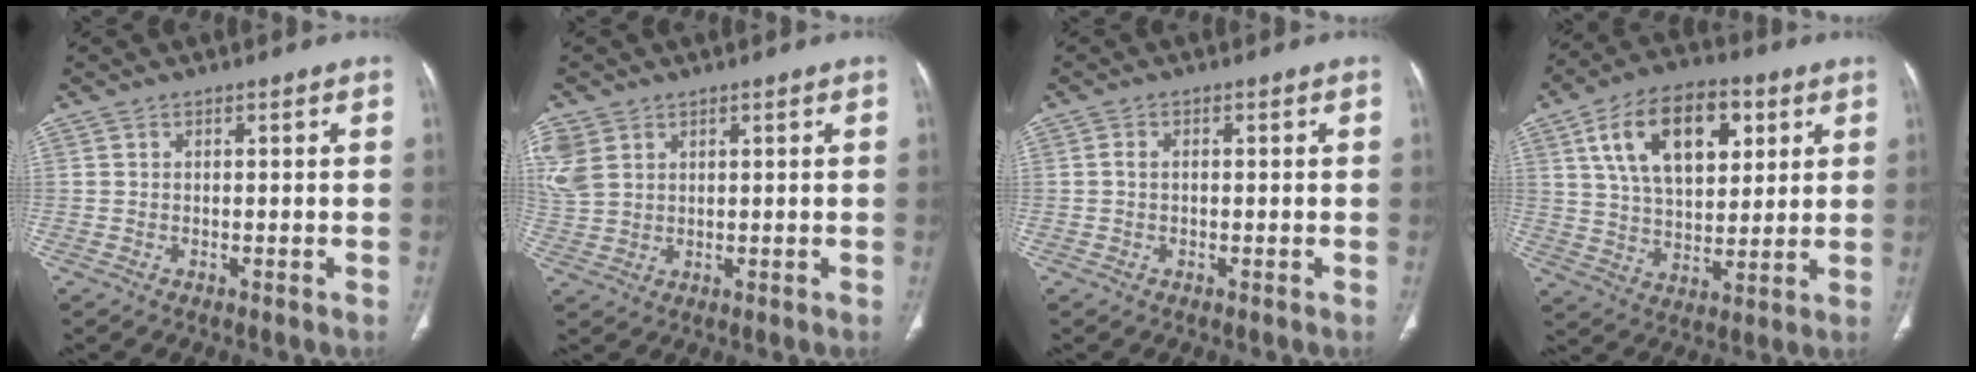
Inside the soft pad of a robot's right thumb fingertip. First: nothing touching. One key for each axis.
{"total": 6.1, "fx": 2.7, "fy": 4.5, "fz": 3.3, "tx": -0.080, "ty": 0.002, "tz": 0.065}
{"total": 1.3, "fx": 0.0, "fy": 0.8, "fz": 0.9, "tx": -0.017, "ty": 0.008, "tz": -0.001}
{"total": 18.0, "fx": 6.7, "fy": 10.3, "fz": 13.2, "tx": -0.183, "ty": -0.009, "tz": 0.114}